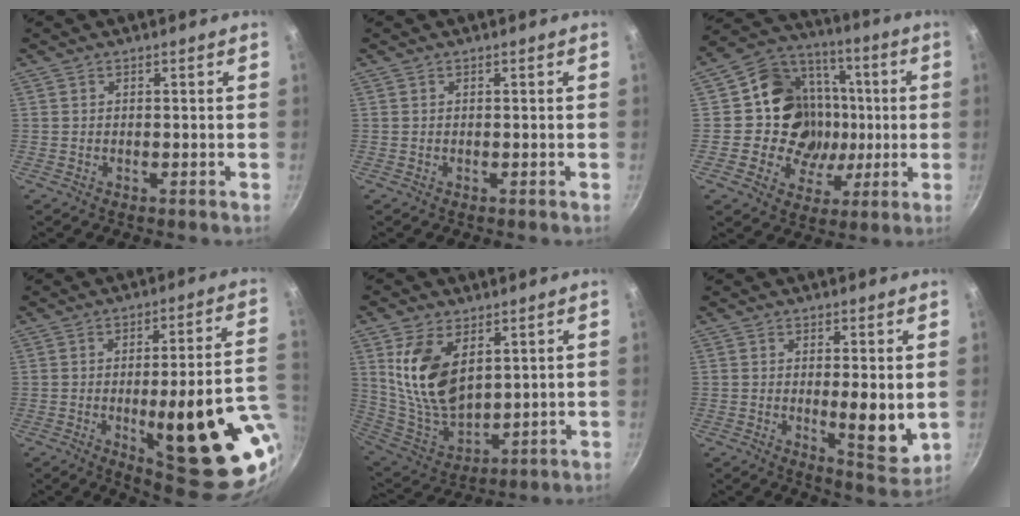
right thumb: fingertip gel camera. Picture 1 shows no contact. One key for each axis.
{"total": 0.0}
{"total": 18.4, "fx": 0.0, "fy": 16.6, "fz": 7.9, "tx": -0.100, "ty": 0.021, "tz": -0.004}
{"total": 25.6, "fx": -5.9, "fy": 7.4, "fz": 23.8, "tx": -0.270, "ty": -0.004, "tz": -0.062}
{"total": 14.9, "fx": 4.9, "fy": 8.7, "fz": 11.1, "tx": -0.192, "ty": -0.042, "tz": 0.110}
{"total": 8.3, "fx": -0.2, "fy": 2.6, "fz": 7.9, "tx": -0.103, "ty": -0.029, "tz": 0.002}